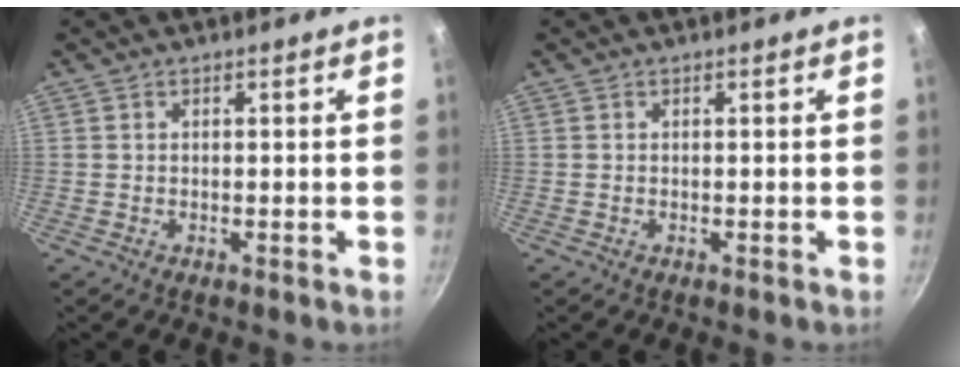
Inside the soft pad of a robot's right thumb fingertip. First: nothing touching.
{"total": 0.0}